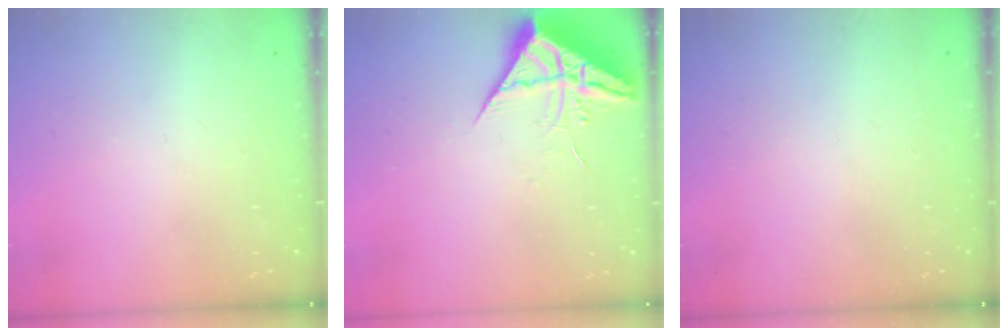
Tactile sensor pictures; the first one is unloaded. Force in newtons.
{"total": 6.7, "press": 6.7, "slide": 0.5}
{"total": 0.0}